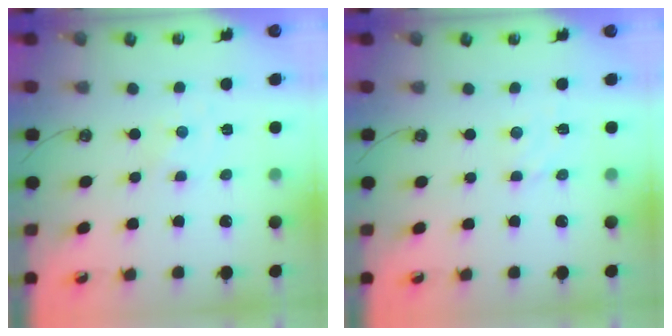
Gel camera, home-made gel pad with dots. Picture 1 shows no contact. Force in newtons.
{"total": 3.9, "press": 3.9, "slide": 0.3}